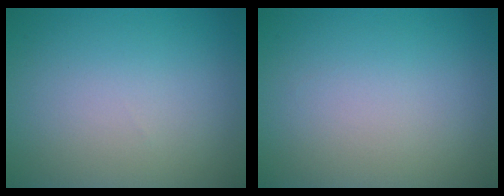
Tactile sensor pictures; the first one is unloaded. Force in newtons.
{"total": 0.0}